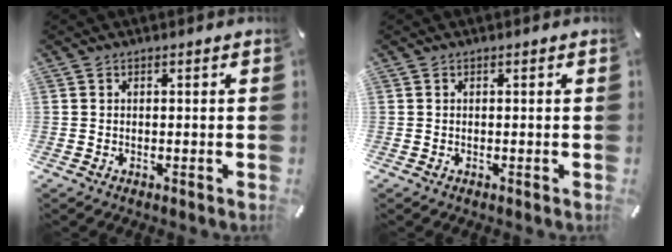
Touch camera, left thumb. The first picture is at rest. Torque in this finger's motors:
{"motor_torque": [0.00, 0.00, -0.02, 0.02, 0.00]}